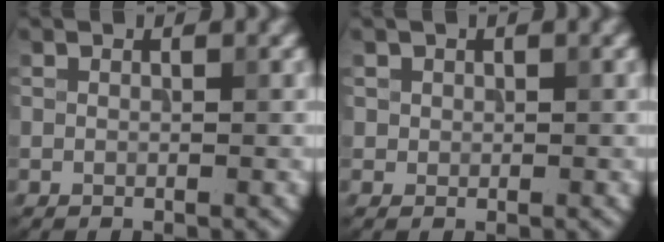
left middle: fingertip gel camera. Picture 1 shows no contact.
{"total": 0.8, "force": [0.3, 0.7, 0.1], "torque": [0.006, -0.003, 0.006]}